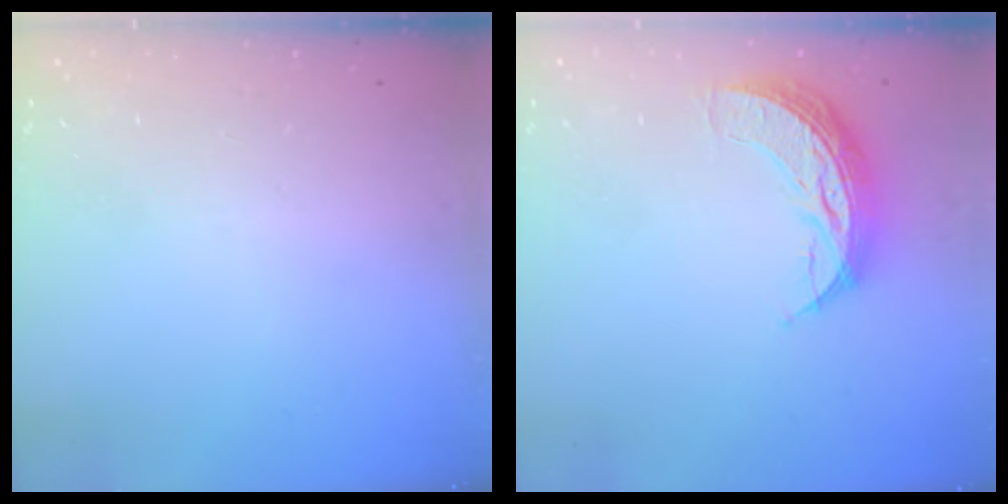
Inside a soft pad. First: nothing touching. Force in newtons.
{"total": 9.0, "press": 9.0, "slide": 0.6}